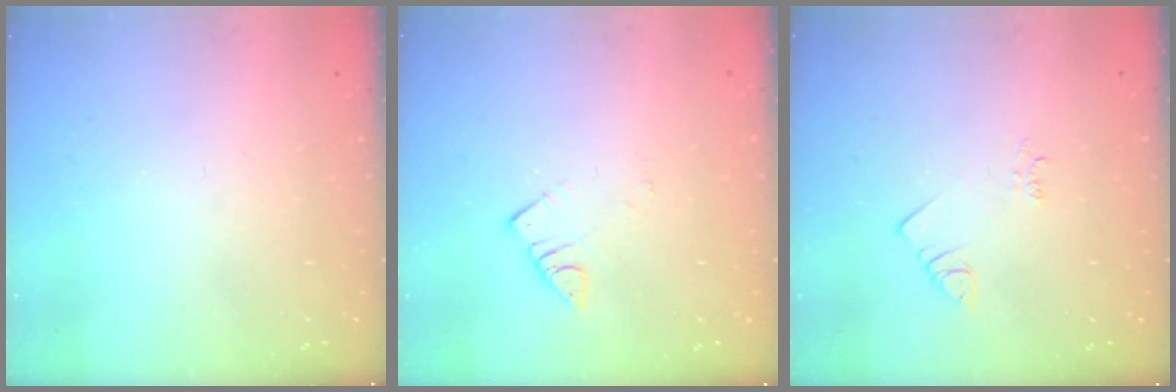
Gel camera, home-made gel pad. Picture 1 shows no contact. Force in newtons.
{"total": 3.1, "press": 3.1, "slide": 0.5}
{"total": 2.5, "press": 2.5, "slide": 0.5}